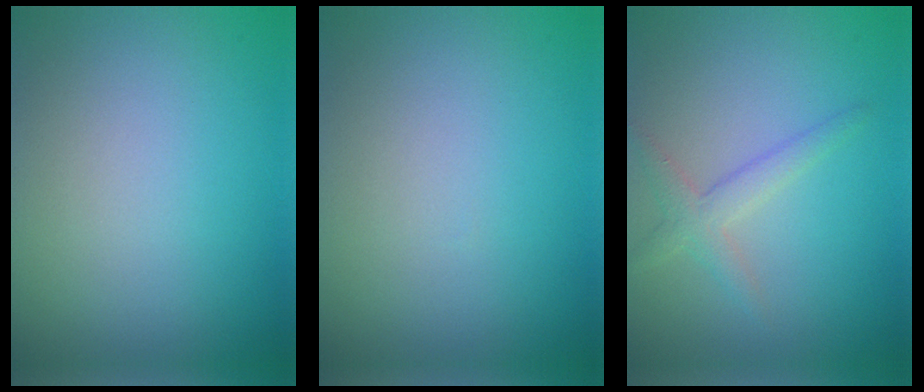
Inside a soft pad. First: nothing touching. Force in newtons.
{"total": 0.0}
{"total": 2.3, "press": 2.3, "slide": 0.1}